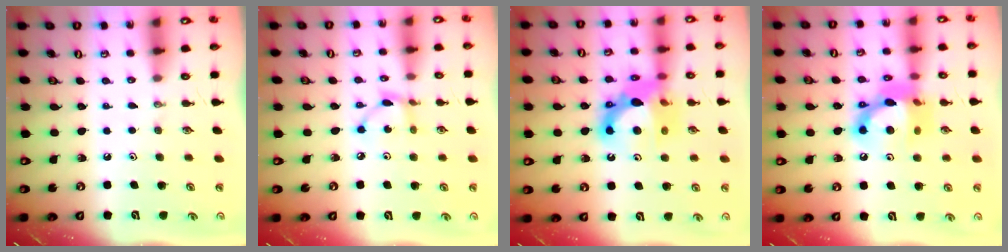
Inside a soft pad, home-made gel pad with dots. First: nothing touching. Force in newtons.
{"total": 4.1, "press": 4.1, "slide": 0.1}
{"total": 13.9, "press": 13.7, "slide": 1.9}
{"total": 13.5, "press": 13.4, "slide": 1.4}